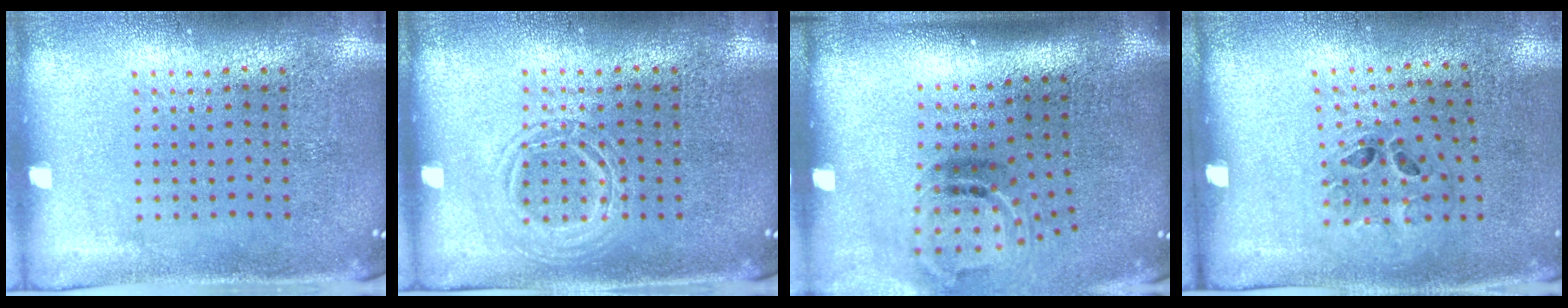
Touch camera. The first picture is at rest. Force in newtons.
{"total": 1.9, "press": 1.9, "slide": 0.2}
{"total": 1.9, "press": 1.2, "slide": 1.5}
{"total": 1.3, "press": 0.7, "slide": 1.1}